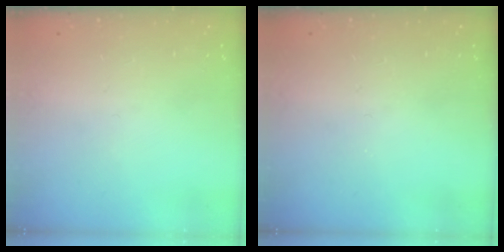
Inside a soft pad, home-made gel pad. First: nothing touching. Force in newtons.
{"total": 0.0}